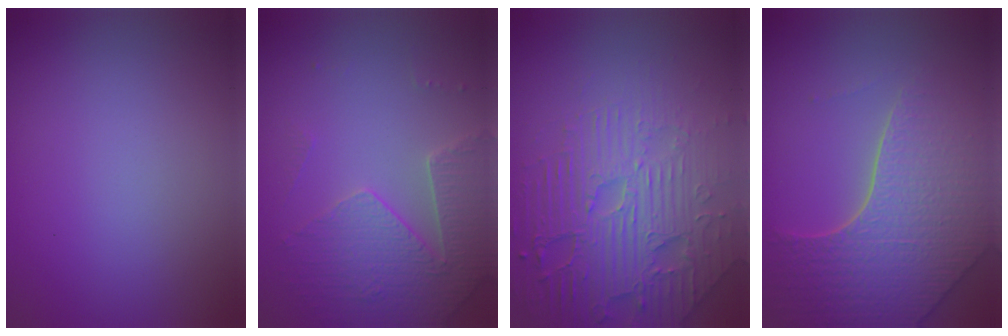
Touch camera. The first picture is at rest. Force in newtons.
{"total": 3.7, "press": 3.6, "slide": 0.8}
{"total": 7.8, "press": 5.8, "slide": 5.3}
{"total": 7.8, "press": 5.7, "slide": 5.4}